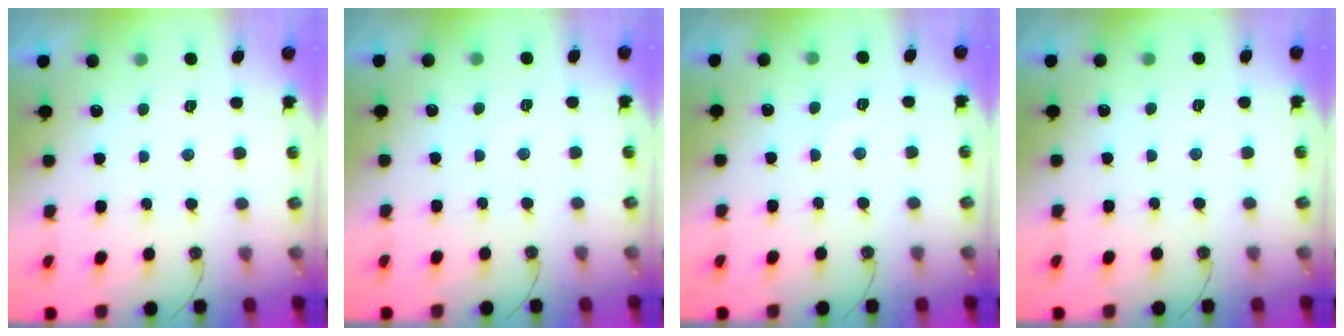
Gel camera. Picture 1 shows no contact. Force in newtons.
{"total": 1.9, "press": 1.9, "slide": 0.3}
{"total": 6.8, "press": 6.7, "slide": 0.7}
{"total": 2.0, "press": 1.9, "slide": 0.5}